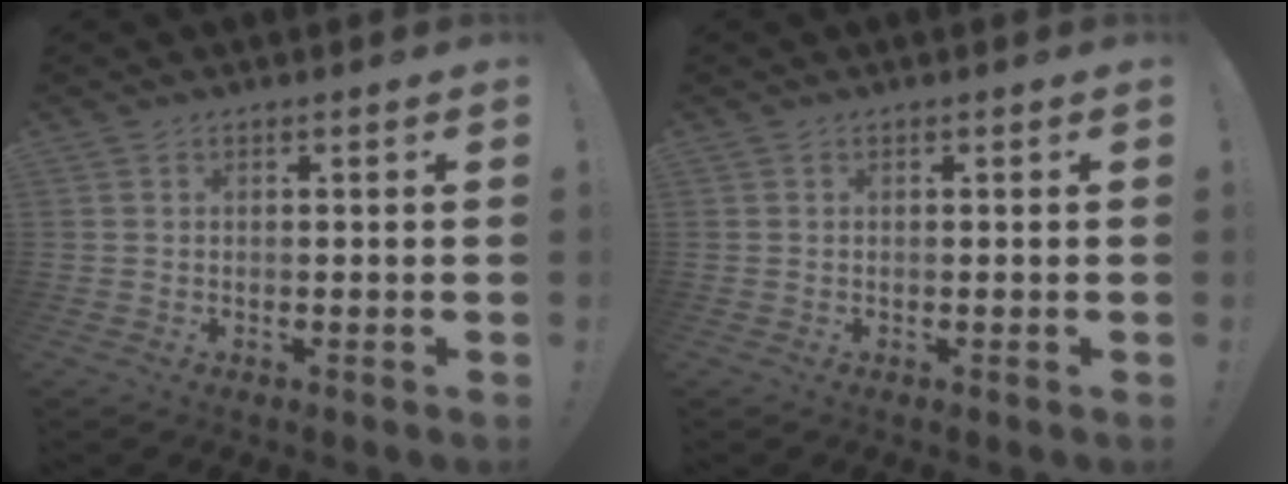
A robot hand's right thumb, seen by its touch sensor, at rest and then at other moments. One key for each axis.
{"total": 0.0}